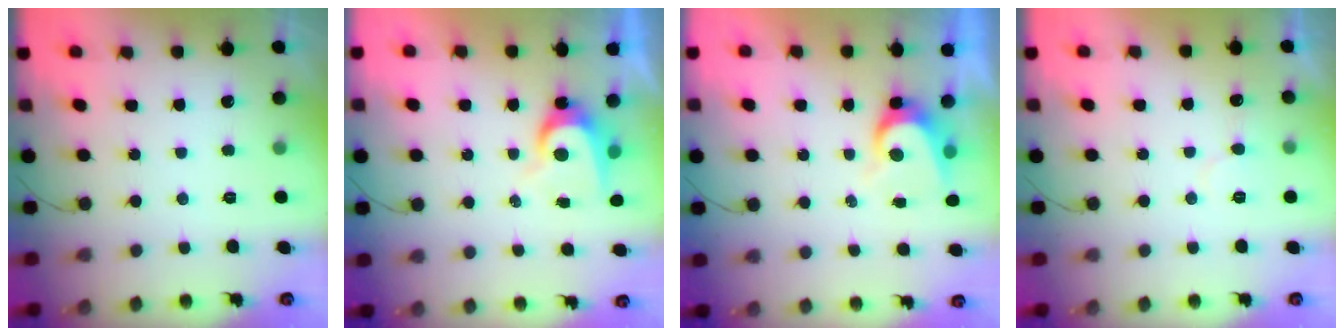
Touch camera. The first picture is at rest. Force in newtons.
{"total": 7.3, "press": 7.2, "slide": 0.3}
{"total": 6.5, "press": 6.4, "slide": 0.7}
{"total": 5.4, "press": 5.3, "slide": 0.4}